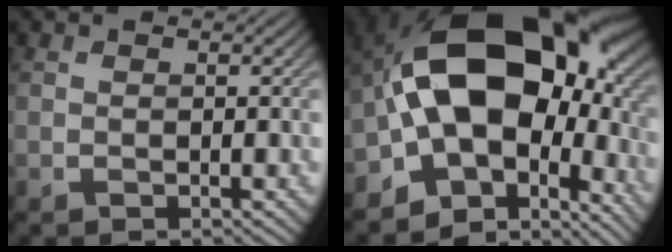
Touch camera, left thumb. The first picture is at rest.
{"total": 18.8, "force": [0.1, 12.4, 14.0], "torque": [-0.233, -0.011, 0.016]}